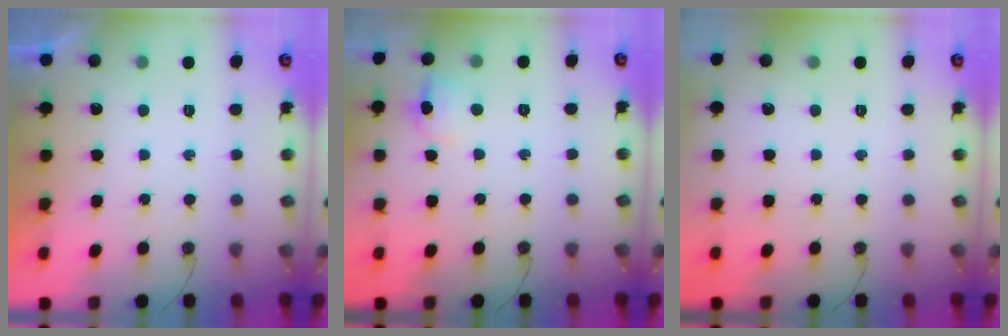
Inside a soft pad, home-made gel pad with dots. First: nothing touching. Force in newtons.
{"total": 5.2, "press": 4.9, "slide": 1.6}
{"total": 0.0}